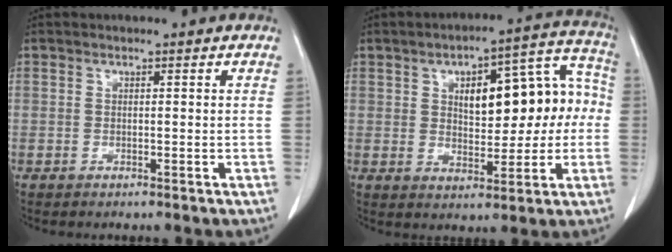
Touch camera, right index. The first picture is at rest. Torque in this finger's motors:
{"motor_torque": [0.92, 0.63, 0.35, 0.11]}